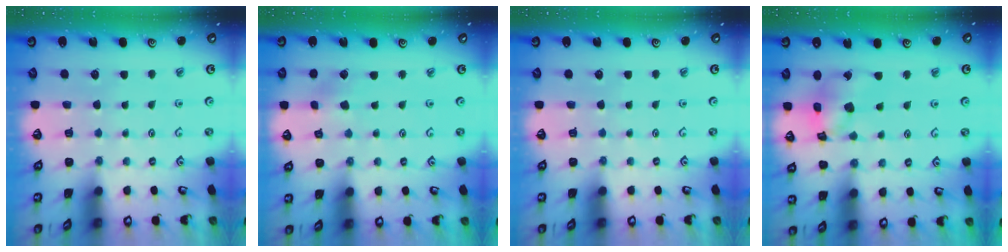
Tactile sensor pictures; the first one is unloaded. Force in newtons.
{"total": 1.3, "press": 1.3, "slide": 0.1}
{"total": 0.0}
{"total": 13.3, "press": 13.2, "slide": 1.7}